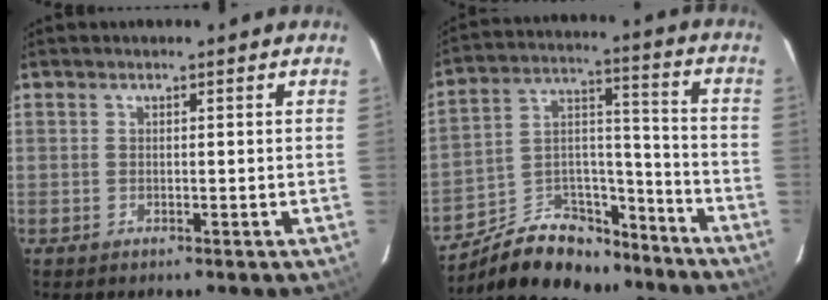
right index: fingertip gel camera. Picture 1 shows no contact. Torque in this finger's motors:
{"motor_torque": [0.57, -0.89, -0.04, -0.09]}